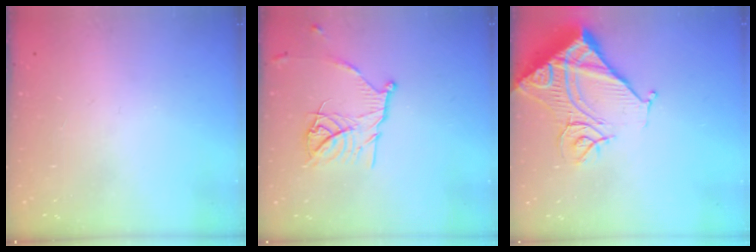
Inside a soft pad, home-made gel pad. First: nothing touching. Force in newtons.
{"total": 14.2, "press": 14.2, "slide": 1.2}
{"total": 16.6, "press": 16.5, "slide": 1.7}